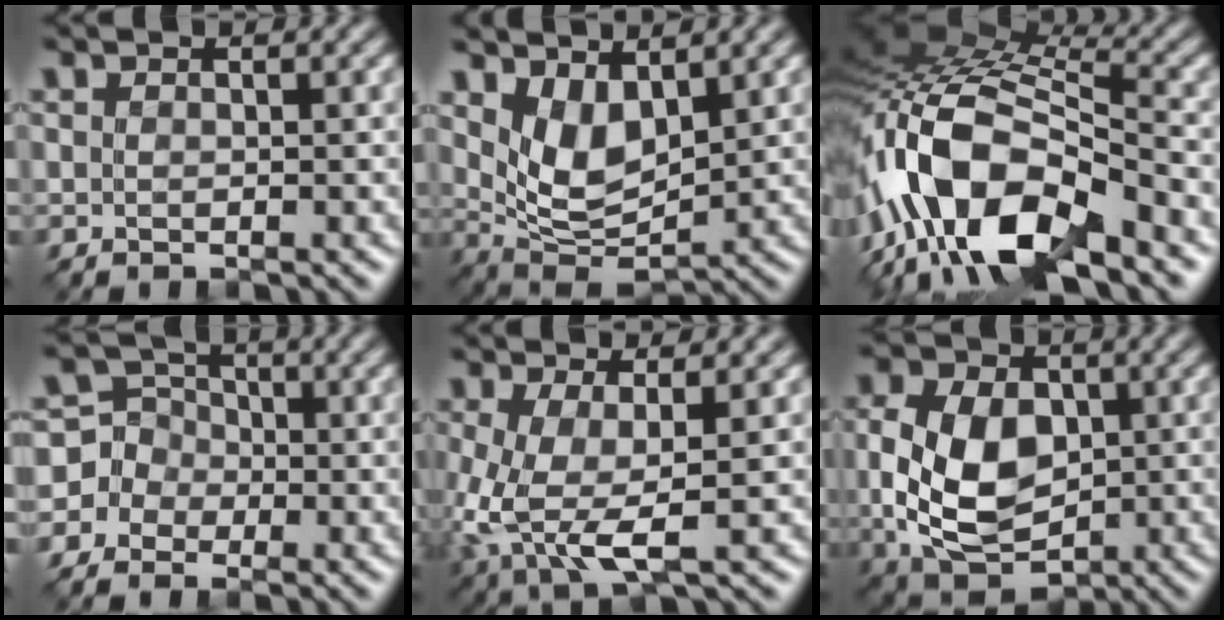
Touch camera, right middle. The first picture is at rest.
{"total": 4.7, "force": [1.8, 2.5, 3.6], "torque": [-0.075, -0.016, 0.042]}
{"total": 15.0, "force": [-6.2, 7.1, 11.7], "torque": [-0.230, 0.011, -0.119]}
{"total": 5.5, "force": [-1.5, 5.2, 0.7], "torque": [0.000, 0.025, -0.060]}
{"total": 6.4, "force": [-1.2, 2.8, 5.6], "torque": [-0.148, -0.018, -0.018]}
{"total": 8.7, "force": [-0.4, 6.1, 6.1], "torque": [-0.133, -0.008, -0.011]}